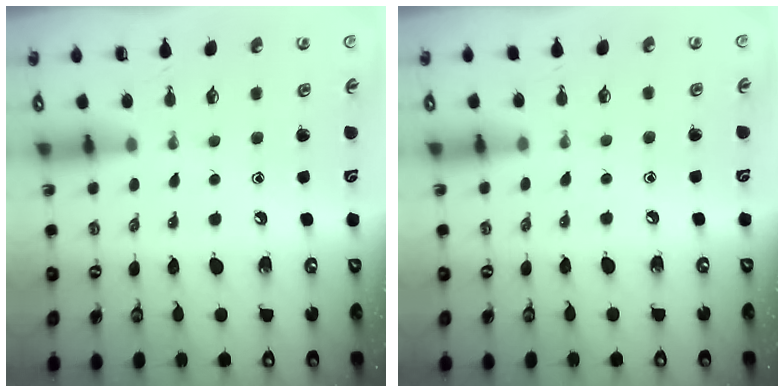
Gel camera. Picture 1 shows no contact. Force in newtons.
{"total": 2.9, "press": 2.9, "slide": 0.5}